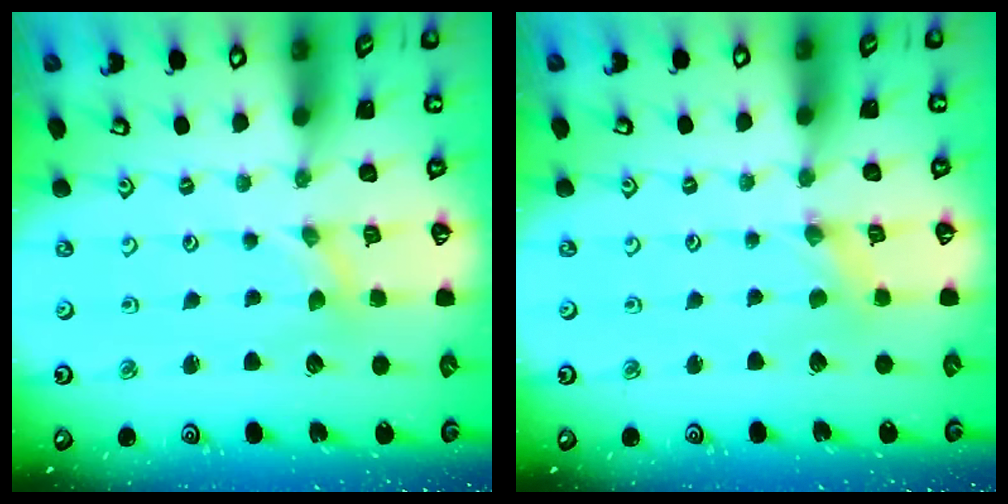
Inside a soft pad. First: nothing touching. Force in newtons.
{"total": 0.0}